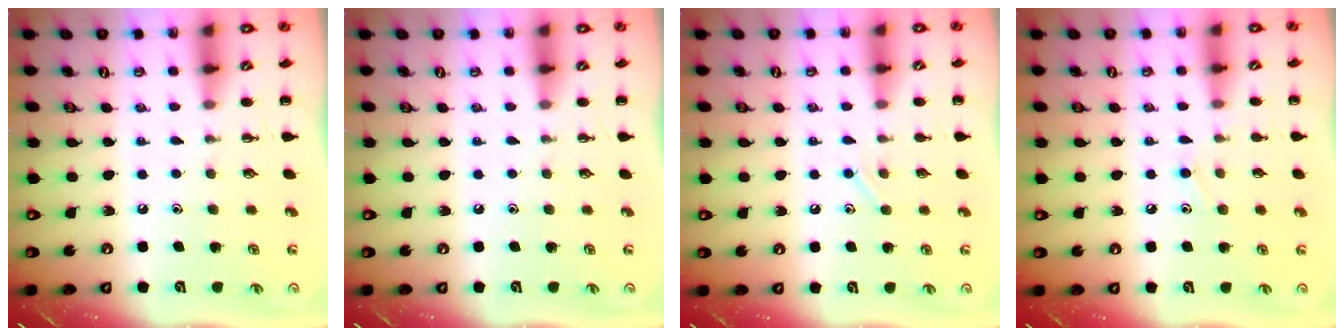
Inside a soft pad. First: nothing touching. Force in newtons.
{"total": 0.0}
{"total": 4.9, "press": 4.8, "slide": 0.9}
{"total": 8.1, "press": 7.7, "slide": 2.6}